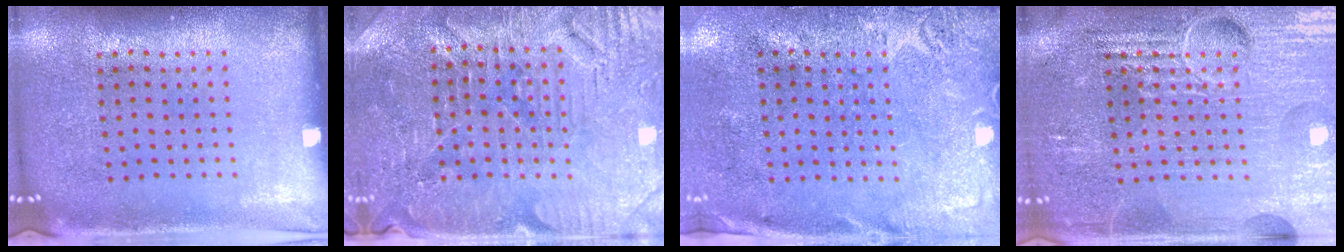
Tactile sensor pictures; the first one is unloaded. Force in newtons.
{"total": 3.8, "press": 3.7, "slide": 0.7}
{"total": 2.7, "press": 2.2, "slide": 1.6}
{"total": 7.2, "press": 7.1, "slide": 0.9}